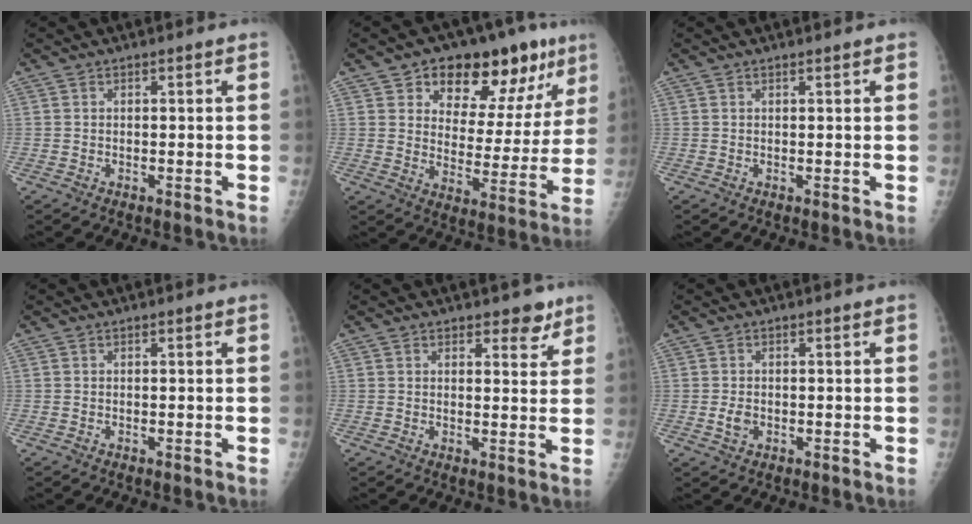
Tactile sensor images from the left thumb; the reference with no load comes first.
{"total": 18.7, "force": [11.0, 9.8, 11.5], "torque": [-0.095, -0.038, 0.159]}
{"total": 0.7, "force": [0.5, 0.2, 0.4], "torque": [-0.005, -0.002, 0.007]}
{"total": 0.0}
{"total": 3.8, "force": [2.8, 2.0, 1.6], "torque": [0.005, -0.016, 0.035]}
{"total": 2.2, "force": [-0.4, 1.6, 1.4], "torque": [-0.023, 0.000, -0.007]}